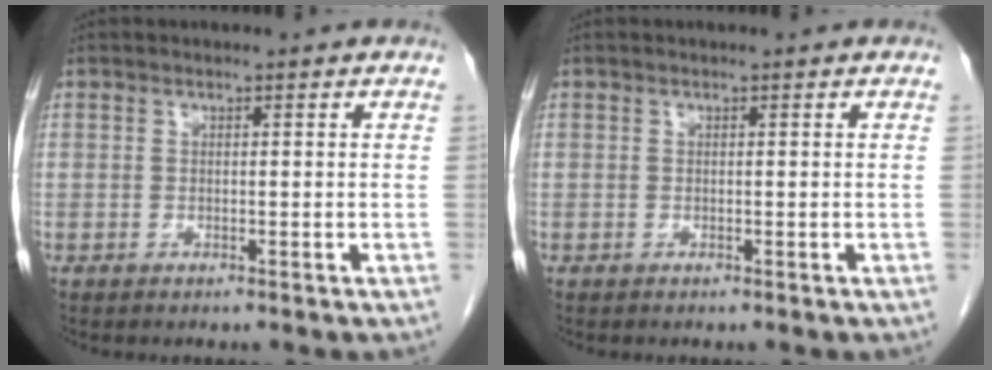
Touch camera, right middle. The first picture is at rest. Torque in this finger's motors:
{"motor_torque": [-0.02, -0.01, 0.00, 0.00]}